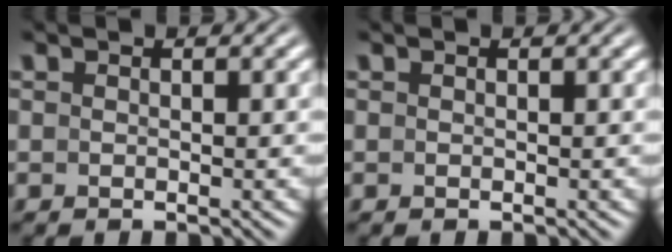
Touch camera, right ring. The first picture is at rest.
{"total": 0.0}